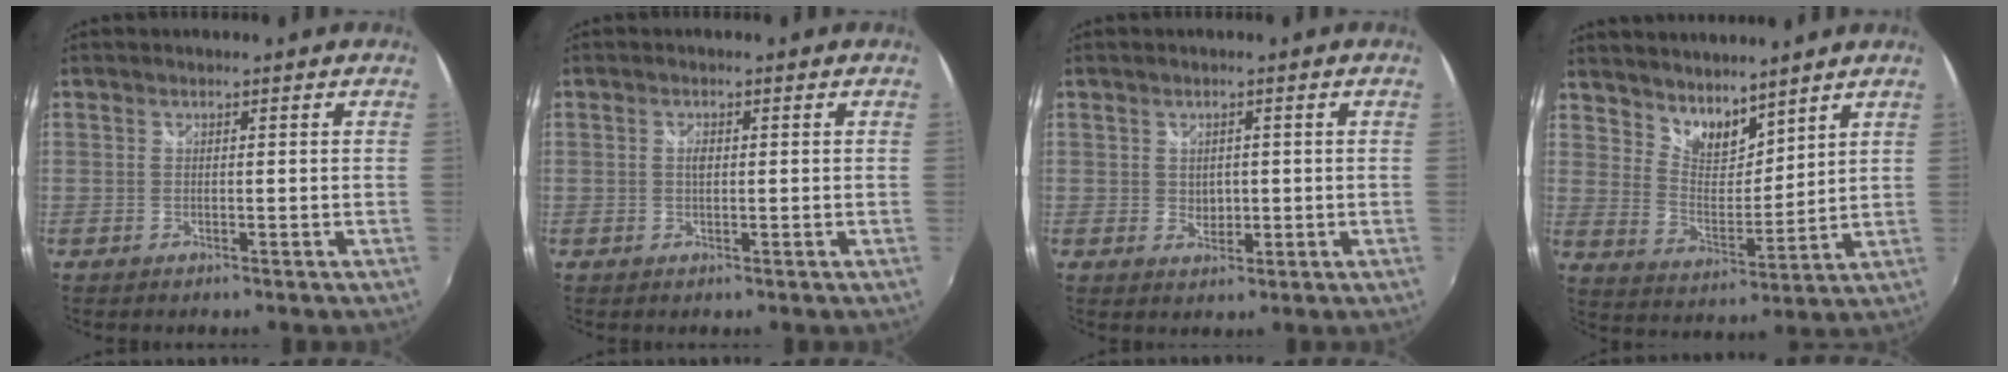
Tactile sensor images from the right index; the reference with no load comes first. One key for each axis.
{"total": 1.3, "fx": 0.1, "fy": 0.7, "fz": 1.1, "tx": -0.020, "ty": 0.003, "tz": 0.001}
{"total": 2.3, "fx": 0.2, "fy": 2.0, "fz": 1.2, "tx": -0.017, "ty": 0.003, "tz": 0.005}
{"total": 8.9, "fx": 7.5, "fy": 3.7, "fz": 2.9, "tx": -0.042, "ty": 0.002, "tz": 0.141}